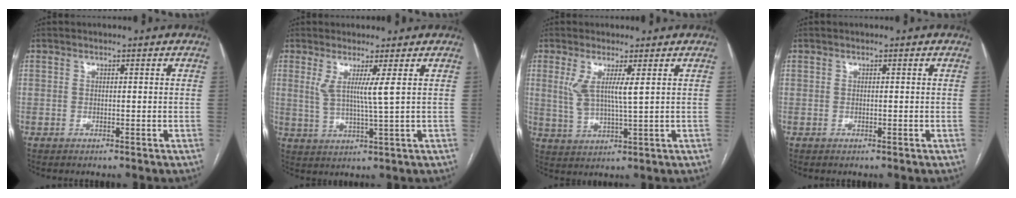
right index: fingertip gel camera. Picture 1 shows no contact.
{"total": 4.8, "force": [1.7, -1.0, 4.4], "torque": [-0.087, -0.012, 0.036]}
{"total": 5.6, "force": [1.9, 0.4, 5.3], "torque": [-0.111, -0.004, 0.043]}
{"total": 0.0}